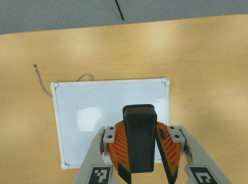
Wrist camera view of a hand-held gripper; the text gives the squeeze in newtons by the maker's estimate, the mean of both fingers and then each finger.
{"total": 9.2, "left": 9.2, "right": 9.1}